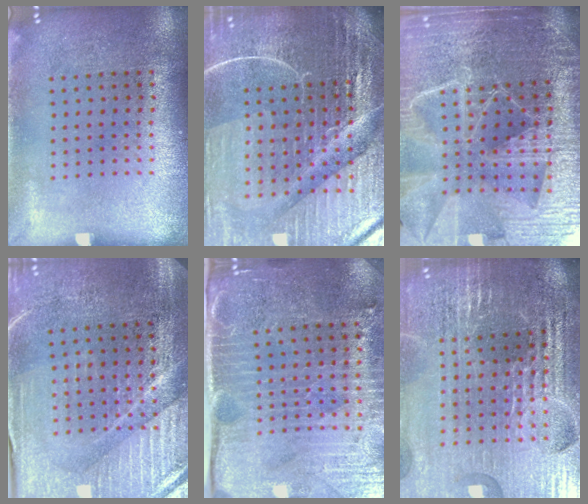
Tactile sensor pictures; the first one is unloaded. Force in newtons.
{"total": 6.8, "press": 6.0, "slide": 3.2}
{"total": 6.4, "press": 5.5, "slide": 3.3}
{"total": 4.0, "press": 3.9, "slide": 0.9}
{"total": 4.4, "press": 3.7, "slide": 2.3}
{"total": 5.3, "press": 4.8, "slide": 2.1}